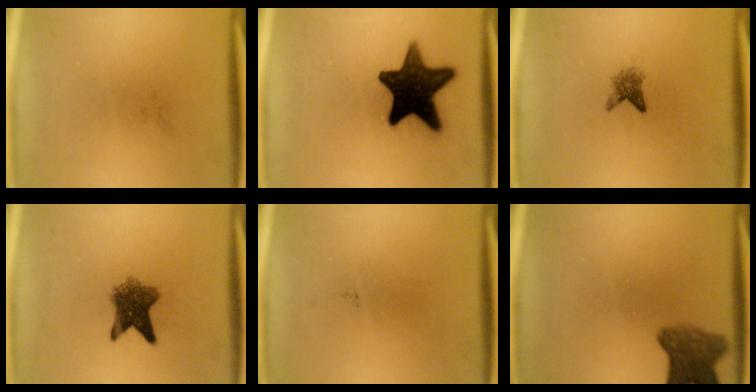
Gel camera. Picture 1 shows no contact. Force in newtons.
{"total": 15.8}
{"total": 2.1}
{"total": 6.3}
{"total": 0.0}
{"total": 6.2}